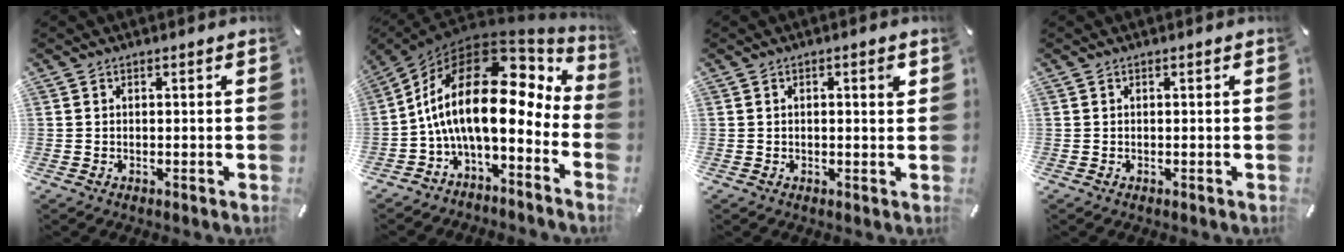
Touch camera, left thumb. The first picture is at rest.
{"total": 20.9, "force": [1.7, 9.6, 18.5], "torque": [-0.376, -0.035, 0.028]}
{"total": 2.1, "force": [0.5, 0.6, 1.9], "torque": [-0.022, -0.003, 0.003]}
{"total": 0.0}